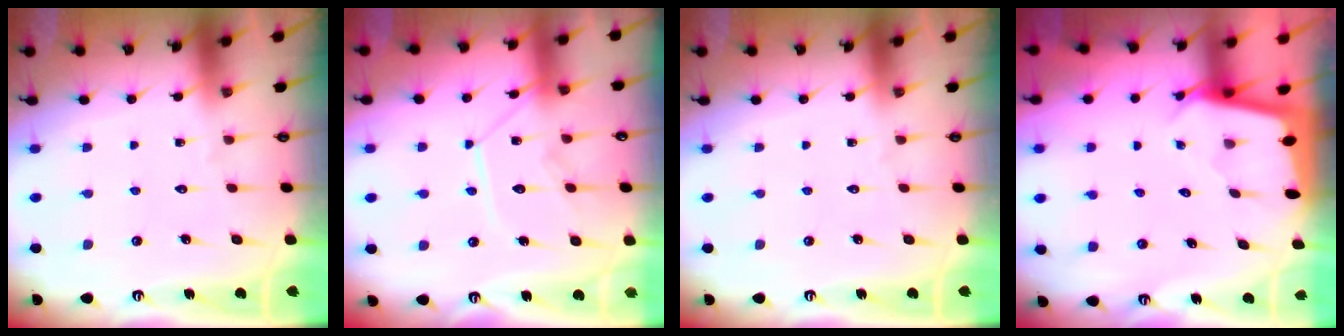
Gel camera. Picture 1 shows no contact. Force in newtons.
{"total": 11.7, "press": 11.6, "slide": 1.2}
{"total": 0.0}
{"total": 2.3, "press": 2.3, "slide": 0.1}